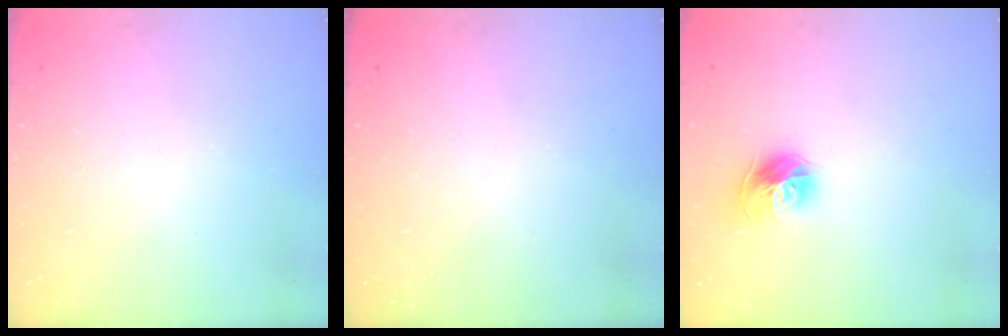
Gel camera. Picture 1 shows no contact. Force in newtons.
{"total": 0.0}
{"total": 10.6, "press": 10.5, "slide": 1.2}